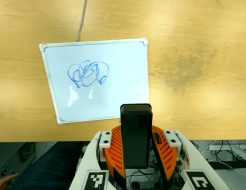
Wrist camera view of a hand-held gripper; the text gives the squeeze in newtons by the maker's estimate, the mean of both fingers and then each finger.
{"total": 5.9, "left": 5.2, "right": 6.7}